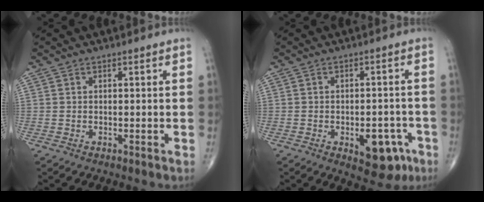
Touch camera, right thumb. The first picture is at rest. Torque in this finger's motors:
{"motor_torque": [1.55, 1.36, 0.62, -0.43, 0.18]}